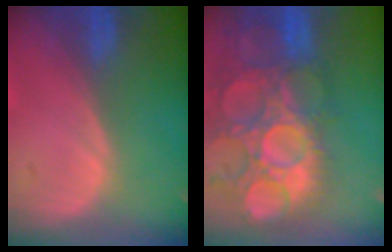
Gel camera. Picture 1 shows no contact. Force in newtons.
{"total": 14.9, "press": 12.8, "slide": 7.7}